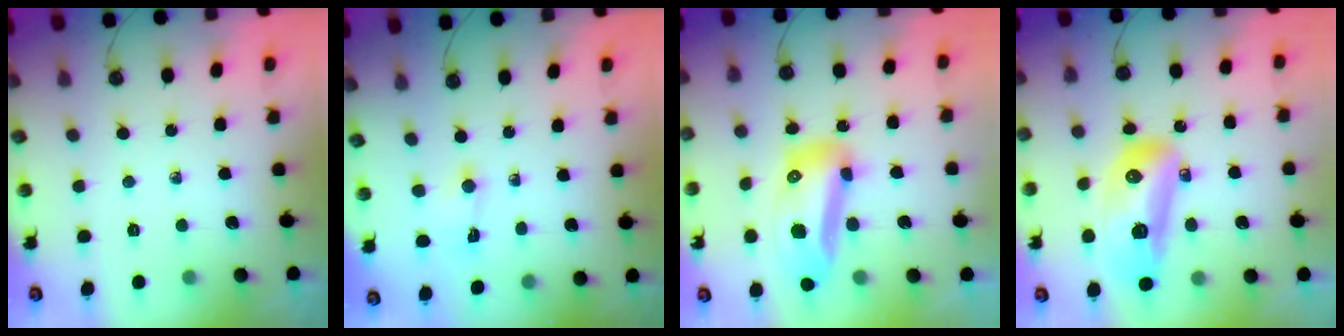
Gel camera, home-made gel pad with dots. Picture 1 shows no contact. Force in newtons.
{"total": 0.5, "press": 0.5, "slide": 0.2}
{"total": 15.8, "press": 15.7, "slide": 1.9}
{"total": 17.5, "press": 17.4, "slide": 2.0}